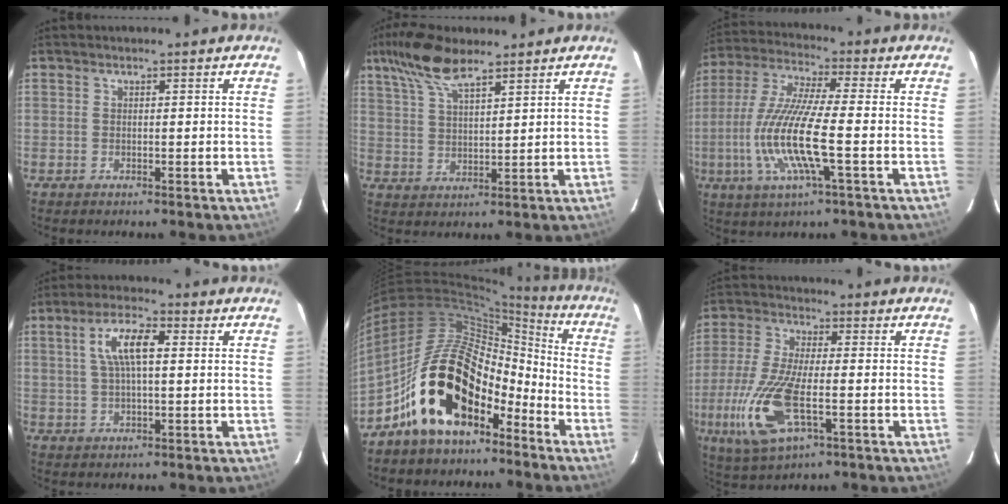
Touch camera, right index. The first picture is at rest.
{"total": 9.7, "force": [6.8, 2.9, 6.2], "torque": [-0.125, 0.019, 0.130]}
{"total": 14.9, "force": [-3.6, 1.7, 14.4], "torque": [-0.296, -0.011, -0.068]}
{"total": 7.4, "force": [1.7, 2.3, 6.8], "torque": [-0.130, 0.014, 0.033]}
{"total": 20.2, "force": [-11.6, 10.8, 12.5], "torque": [-0.230, 0.024, -0.198]}
{"total": 15.7, "force": [-4.7, 5.8, 13.8], "torque": [-0.307, -0.020, -0.090]}